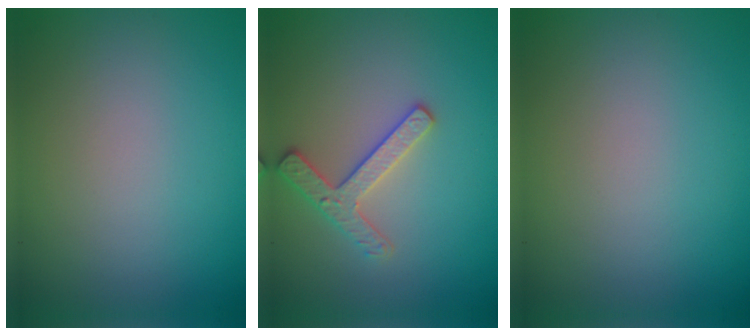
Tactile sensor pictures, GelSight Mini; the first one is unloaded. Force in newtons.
{"total": 2.6, "press": 2.6, "slide": 0.3}
{"total": 0.0}